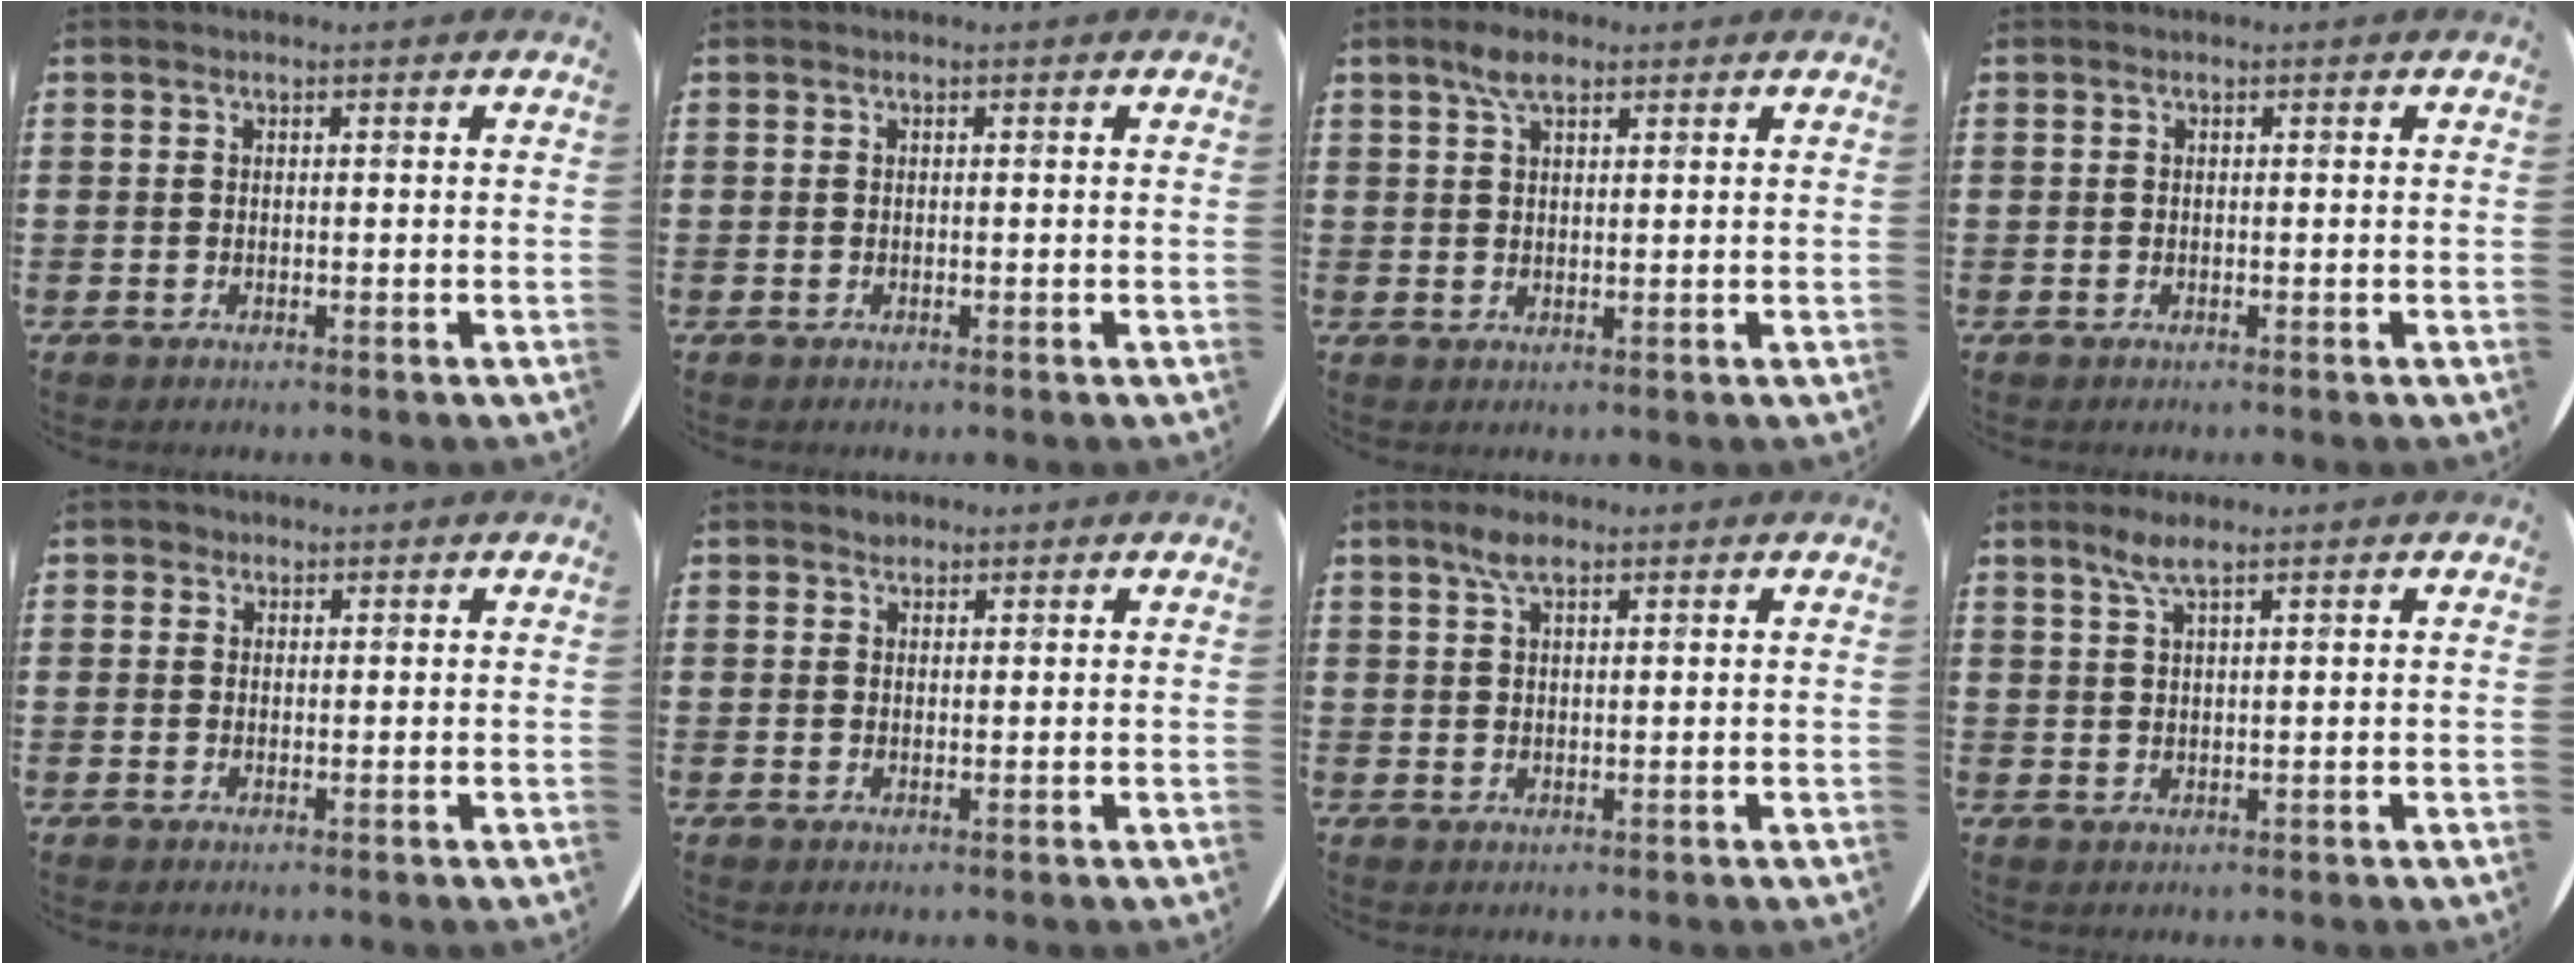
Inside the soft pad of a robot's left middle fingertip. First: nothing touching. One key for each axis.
{"total": 0.0}
{"total": 4.0, "fx": 2.5, "fy": 1.5, "fz": 2.8, "tx": -0.052, "ty": 0.004, "tz": 0.041}
{"total": 0.0}
{"total": 0.9, "fx": 0.6, "fy": 0.7, "fz": 0.0, "tx": 0.006, "ty": 0.001, "tz": 0.011}
{"total": 1.0, "fx": 0.9, "fy": 0.5, "fz": 0.1, "tx": 0.005, "ty": -0.001, "tz": 0.016}
{"total": 3.3, "fx": 2.1, "fy": 1.1, "fz": 2.2, "tx": -0.040, "ty": 0.004, "tz": 0.034}
{"total": 3.1, "fx": 2.1, "fy": 0.3, "fz": 2.2, "tx": -0.048, "ty": 0.005, "tz": 0.037}